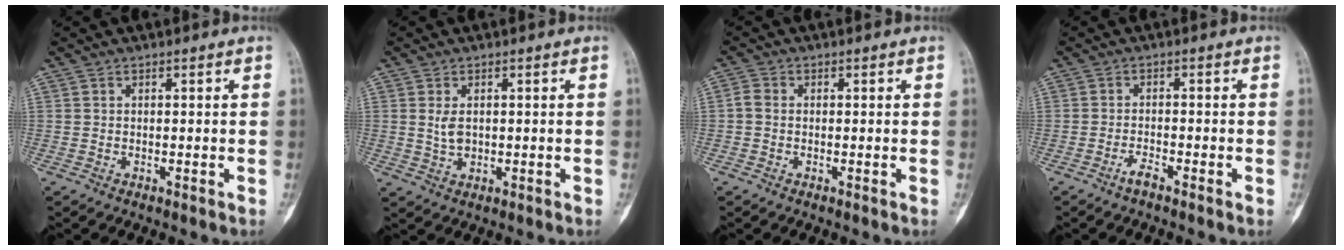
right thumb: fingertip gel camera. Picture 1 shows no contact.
{"total": 3.2, "force": [0.5, 2.1, 2.4], "torque": [-0.041, -0.006, 0.014]}
{"total": 1.8, "force": [-0.2, 1.3, 1.2], "torque": [-0.026, 0.001, -0.011]}
{"total": 1.9, "force": [-1.5, 0.1, 1.2], "torque": [-0.031, 0.001, -0.033]}